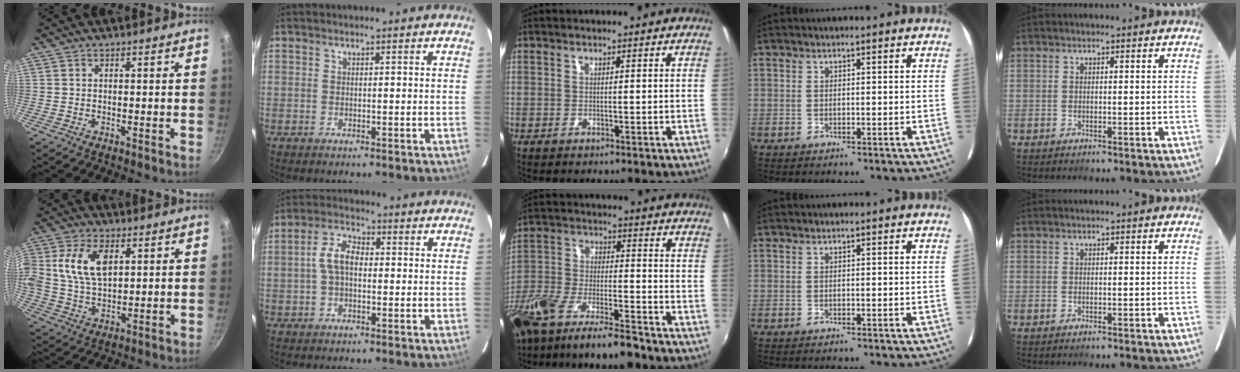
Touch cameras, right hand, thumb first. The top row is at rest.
{"thumb": {"total": 11.4, "force": [3.1, 6.9, 8.6], "torque": [-0.155, -0.002, 0.054]}, "index": {"total": 5.9, "force": [-0.1, 3.5, 4.8], "torque": [-0.097, 0.018, -0.001]}, "middle": {"total": 16.4, "force": [-12.3, 4.3, 10.0], "torque": [-0.219, -0.031, -0.222]}}